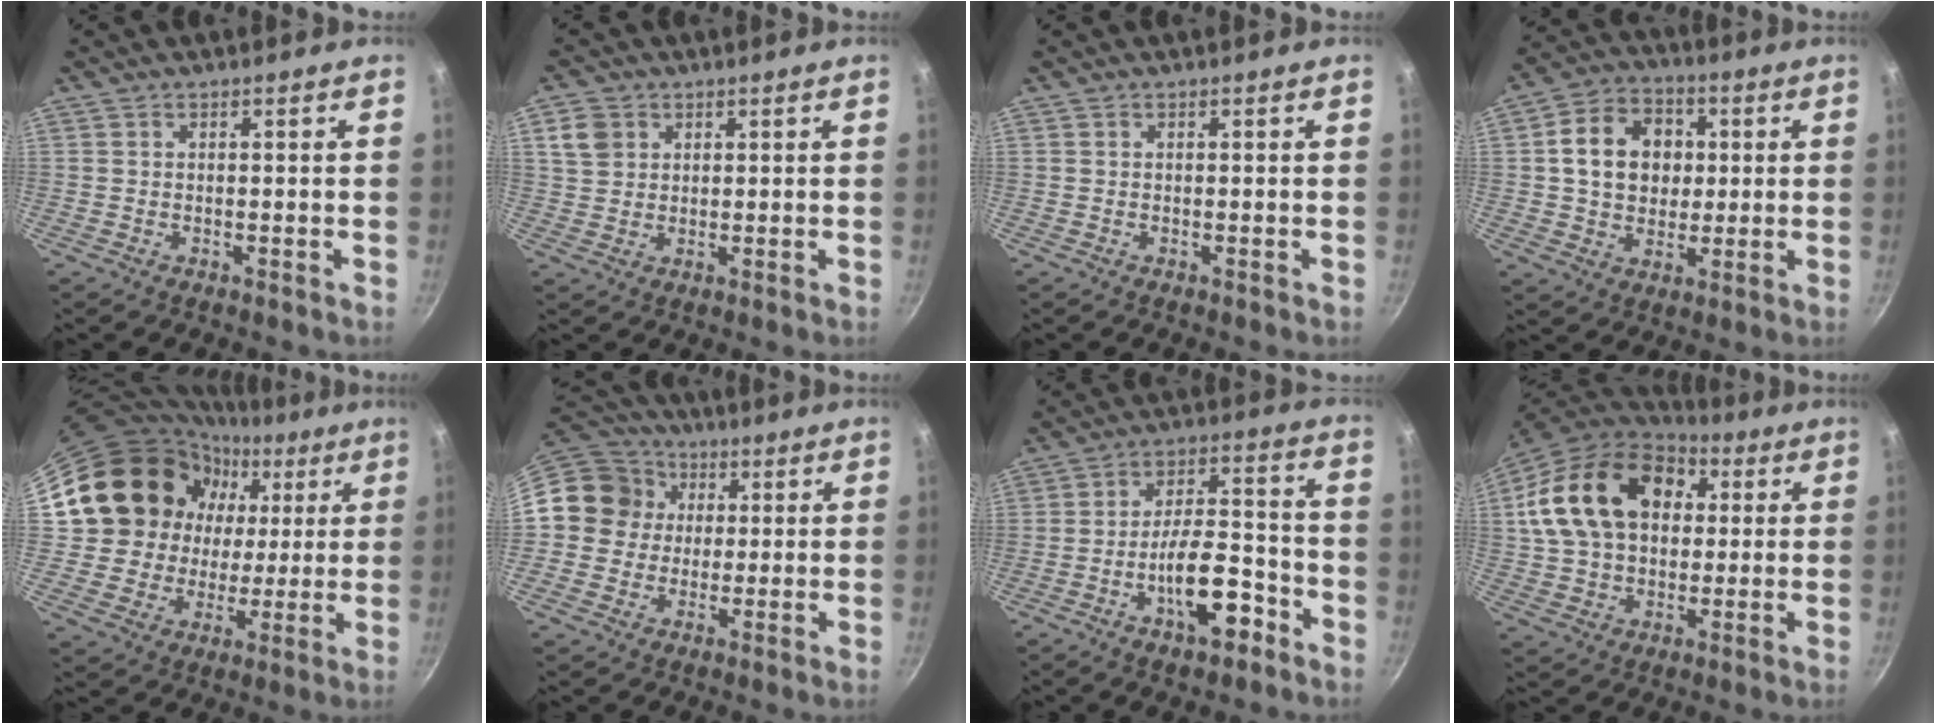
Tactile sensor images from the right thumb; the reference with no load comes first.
{"total": 5.3, "force": [2.1, 4.3, 2.3], "torque": [-0.023, 0.004, 0.042]}
{"total": 0.0}
{"total": 13.2, "force": [2.0, 10.7, 7.6], "torque": [-0.103, 0.015, 0.026]}
{"total": 18.5, "force": [5.6, 16.3, 6.8], "torque": [-0.090, 0.003, 0.102]}
{"total": 12.2, "force": [1.7, 11.3, 4.3], "torque": [-0.046, 0.022, 0.009]}
{"total": 12.5, "force": [-6.0, 5.2, 9.6], "torque": [-0.132, 0.052, -0.094]}
{"total": 21.9, "force": [5.1, 15.6, 14.5], "torque": [-0.234, 0.021, 0.081]}